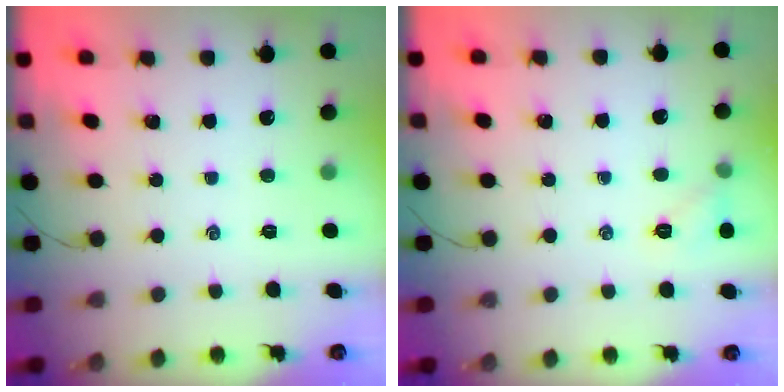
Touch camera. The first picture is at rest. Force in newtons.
{"total": 5.2, "press": 5.0, "slide": 1.4}